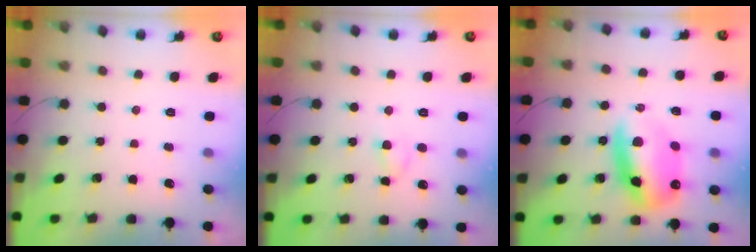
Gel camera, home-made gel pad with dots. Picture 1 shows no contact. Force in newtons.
{"total": 2.8, "press": 2.5, "slide": 1.2}
{"total": 15.8, "press": 15.3, "slide": 3.9}